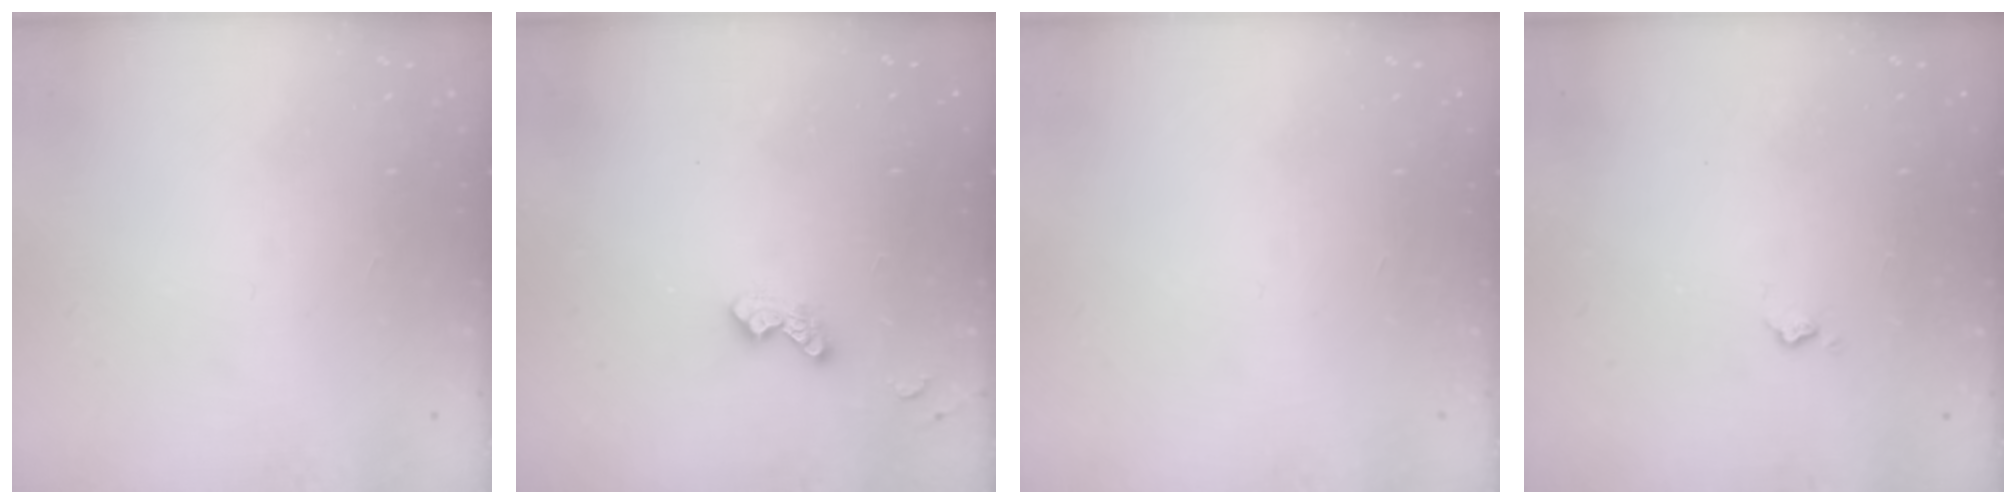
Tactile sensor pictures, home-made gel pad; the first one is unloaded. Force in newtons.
{"total": 5.9, "press": 5.8, "slide": 0.9}
{"total": 0.0}
{"total": 3.3, "press": 3.3, "slide": 0.6}